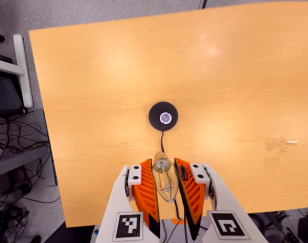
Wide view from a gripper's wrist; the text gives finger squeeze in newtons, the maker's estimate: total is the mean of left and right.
{"total": 18.9, "left": 21.0, "right": 16.9}